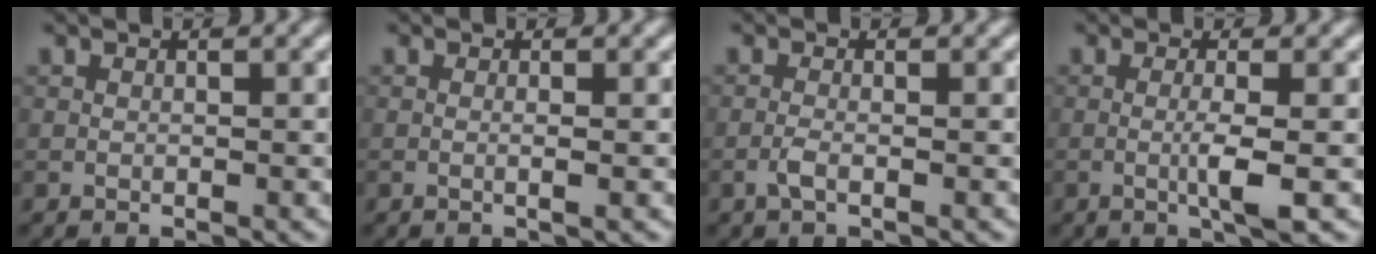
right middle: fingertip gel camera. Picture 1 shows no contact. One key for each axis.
{"total": 1.2, "fx": -0.1, "fy": 0.3, "fz": 1.2, "tx": -0.015, "ty": -0.002, "tz": -0.006}
{"total": 1.2, "fx": -0.6, "fy": 0.3, "fz": 1.1, "tx": -0.023, "ty": 0.002, "tz": -0.015}
{"total": 2.8, "fx": -0.4, "fy": 0.3, "fz": 2.7, "tx": -0.050, "ty": -0.007, "tz": -0.010}